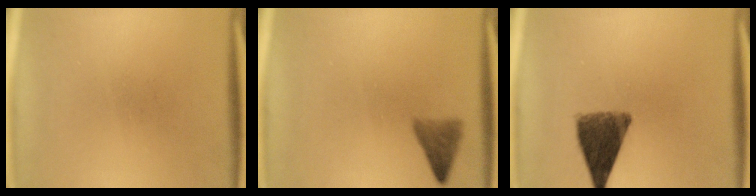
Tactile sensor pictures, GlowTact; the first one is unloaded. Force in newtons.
{"total": 2.8}
{"total": 9.3}